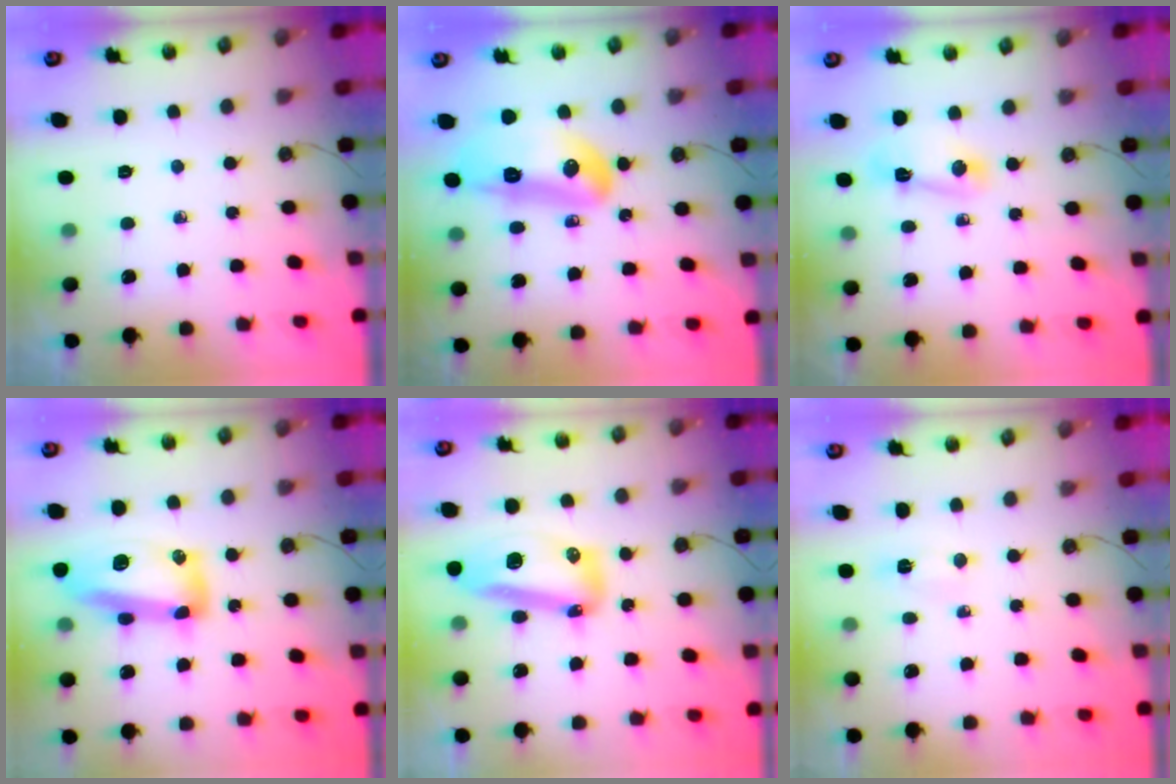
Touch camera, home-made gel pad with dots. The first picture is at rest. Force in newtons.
{"total": 15.4, "press": 15.3, "slide": 1.9}
{"total": 4.4, "press": 4.3, "slide": 0.8}
{"total": 17.7, "press": 16.6, "slide": 6.0}
{"total": 15.5, "press": 15.1, "slide": 3.1}
{"total": 2.7, "press": 2.6, "slide": 0.3}